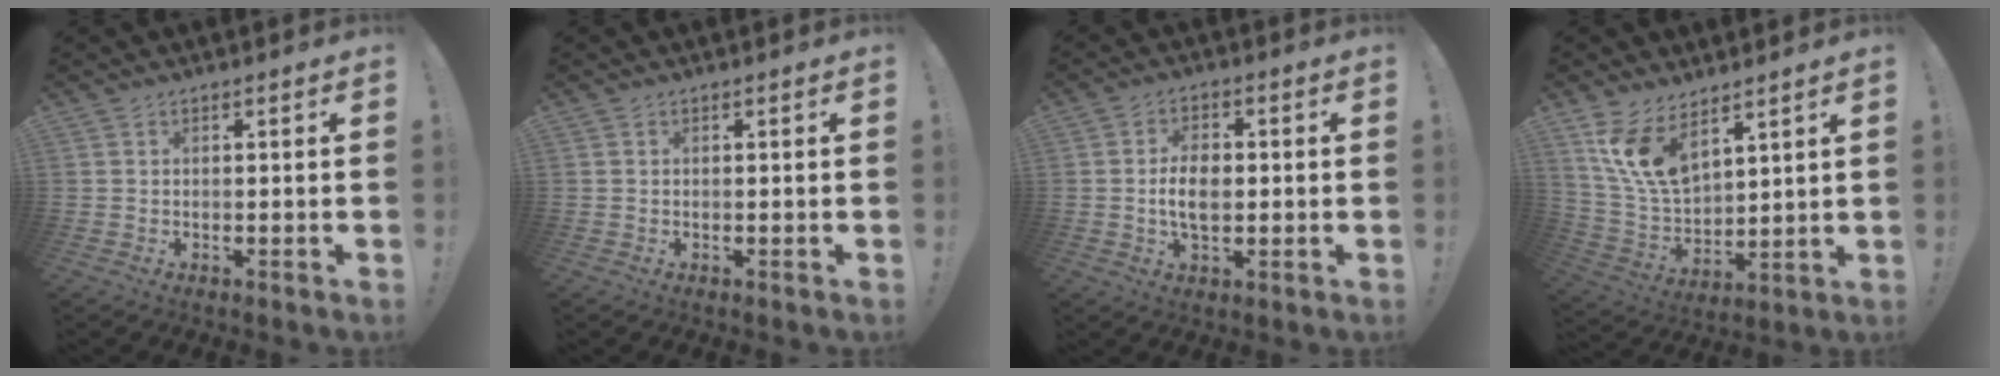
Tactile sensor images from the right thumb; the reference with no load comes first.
{"total": 0.0}
{"total": 7.7, "force": [-0.7, 4.6, 6.1], "torque": [-0.113, 0.004, -0.017]}
{"total": 13.1, "force": [8.6, 6.4, 7.4], "torque": [-0.164, -0.047, 0.169]}